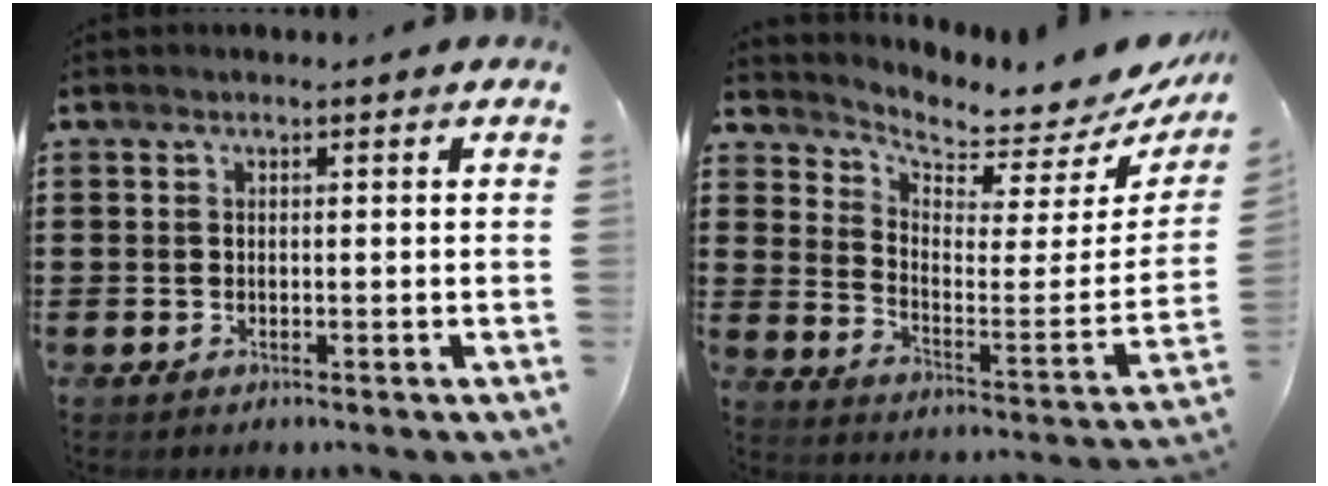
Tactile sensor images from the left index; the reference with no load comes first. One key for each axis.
{"total": 3.5, "fx": 3.3, "fy": 0.9, "fz": 0.3, "tx": -0.034, "ty": -0.039, "tz": 0.050}